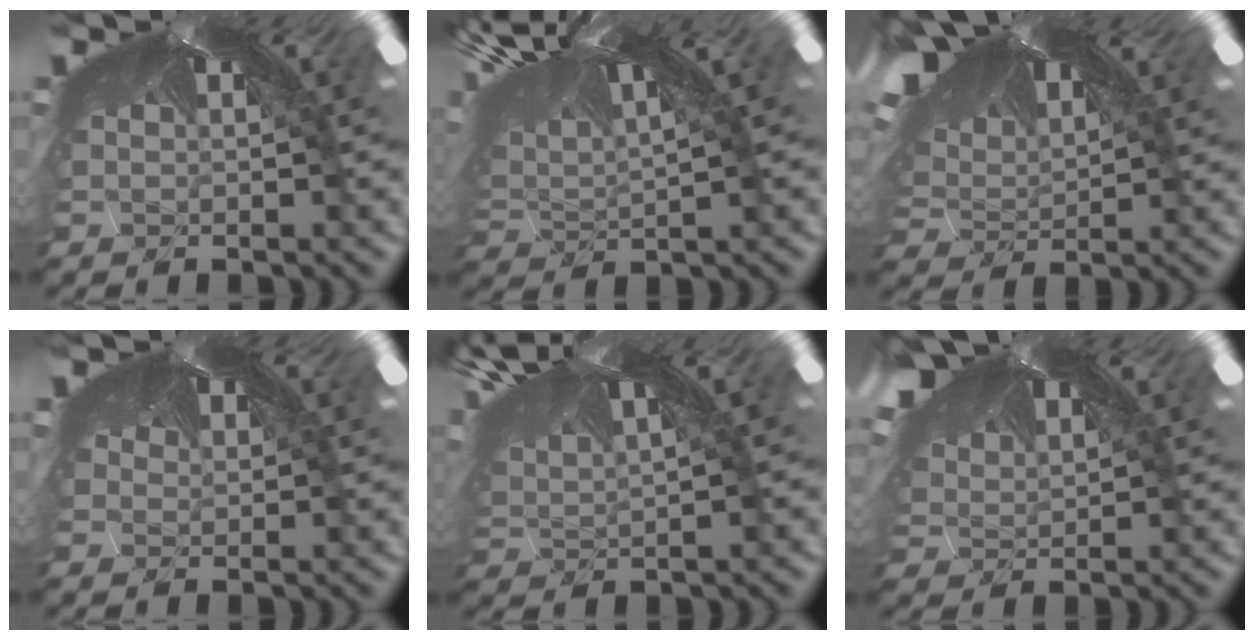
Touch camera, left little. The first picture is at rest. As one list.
[{"total": 3.6, "force": [-3.5, -0.4, 1.0], "torque": [-0.052, -0.032, -0.058]}, {"total": 2.9, "force": [-2.9, 0.2, -0.4], "torque": [-0.028, -0.045, -0.028]}, {"total": 0.8, "force": [0.4, 0.4, 0.6], "torque": [-0.004, 0.001, 0.009]}, {"total": 2.8, "force": [-2.6, -0.6, 0.6], "torque": [-0.028, -0.026, -0.044]}, {"total": 2.3, "force": [-2.2, -0.2, -0.6], "torque": [-0.008, -0.030, -0.020]}]